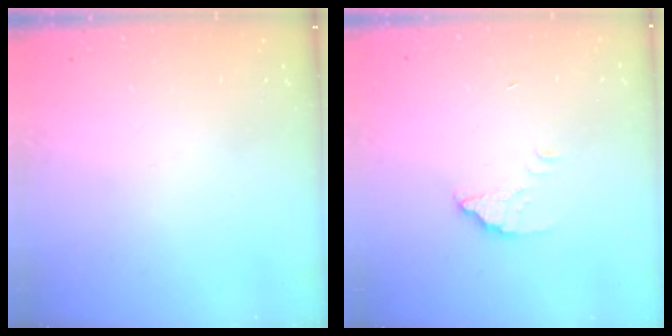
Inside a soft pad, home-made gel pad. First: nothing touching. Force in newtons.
{"total": 1.8, "press": 1.8, "slide": 0.1}